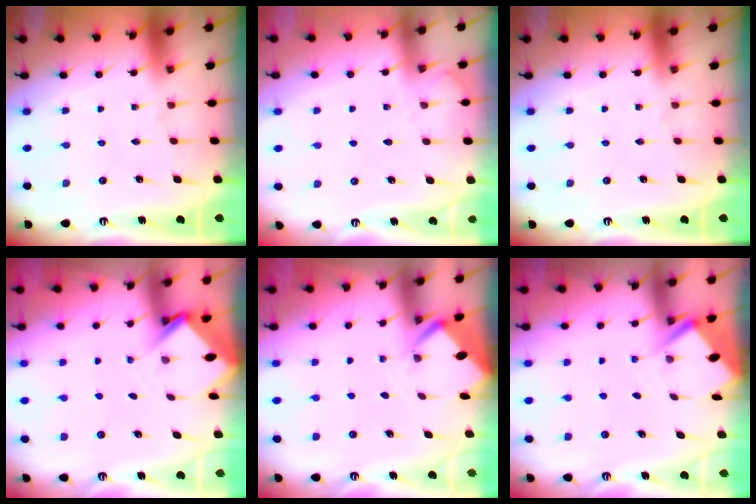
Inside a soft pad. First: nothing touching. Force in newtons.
{"total": 2.3, "press": 2.3, "slide": 0.3}
{"total": 0.0}
{"total": 2.9, "press": 2.9, "slide": 0.2}
{"total": 2.8, "press": 2.8, "slide": 0.2}
{"total": 2.8, "press": 2.8, "slide": 0.4}